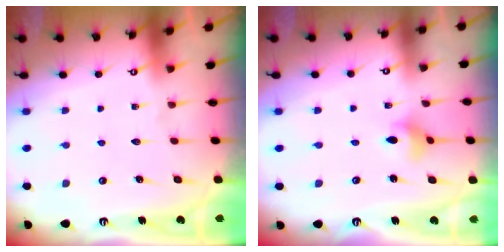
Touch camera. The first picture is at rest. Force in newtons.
{"total": 3.6, "press": 3.6, "slide": 0.3}